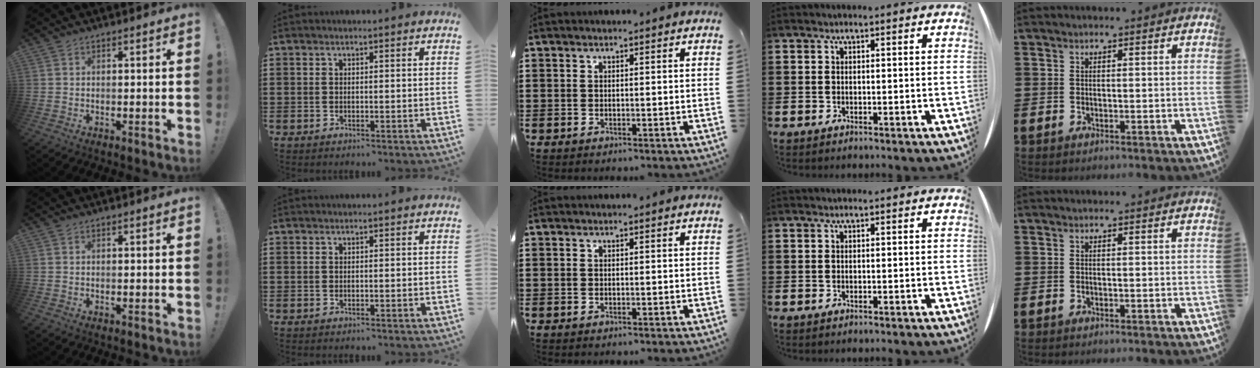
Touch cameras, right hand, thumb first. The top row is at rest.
{}